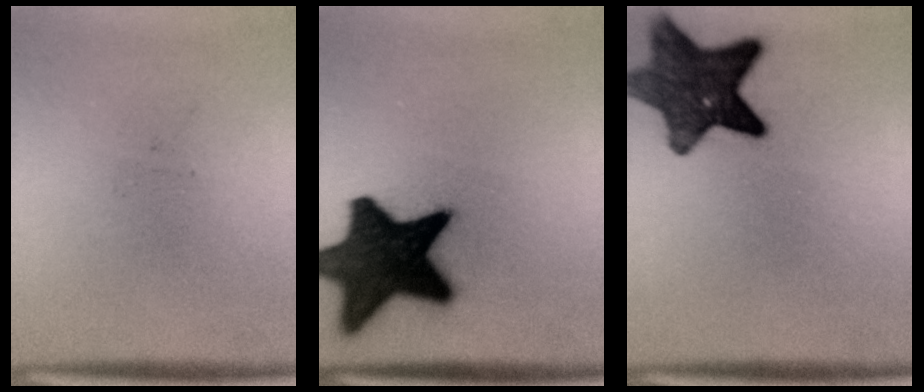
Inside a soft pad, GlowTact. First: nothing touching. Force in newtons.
{"total": 18.5}
{"total": 11.3}